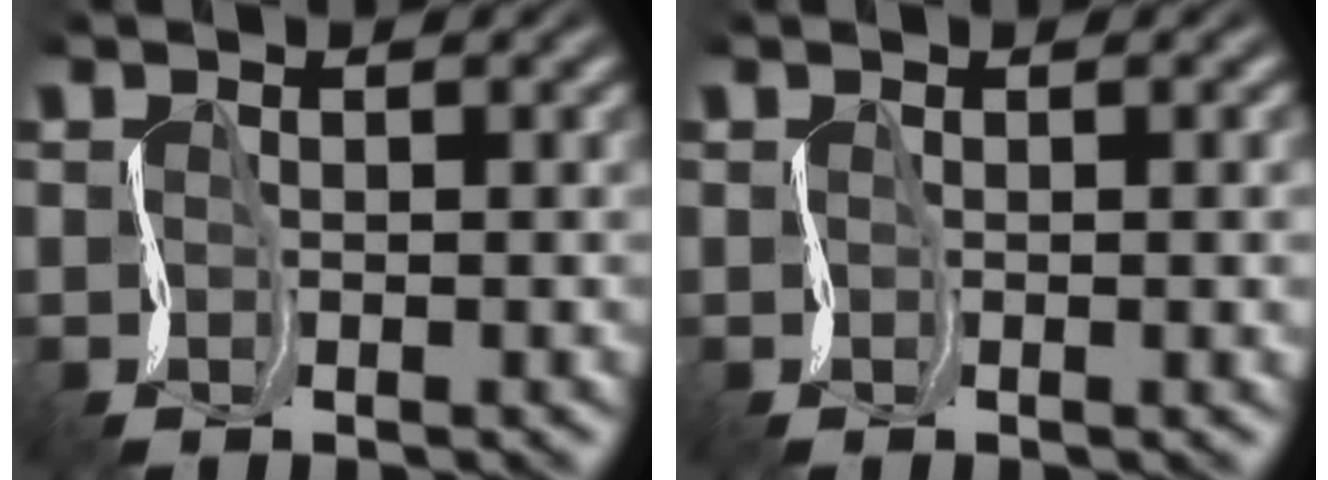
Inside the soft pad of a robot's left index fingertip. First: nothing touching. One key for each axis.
{"total": 3.0, "fx": 0.3, "fy": 1.3, "fz": 2.7, "tx": -0.019, "ty": 0.012, "tz": -0.003}